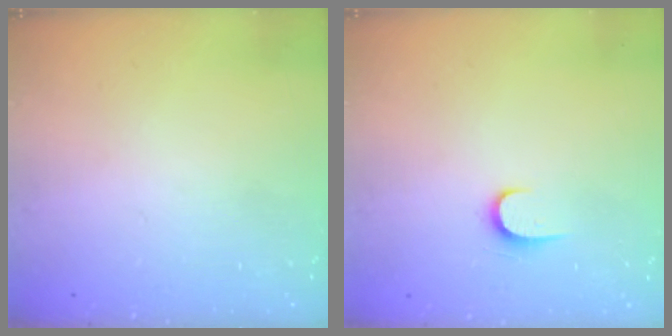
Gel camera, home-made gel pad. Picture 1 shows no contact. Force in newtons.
{"total": 5.4, "press": 5.4, "slide": 0.7}